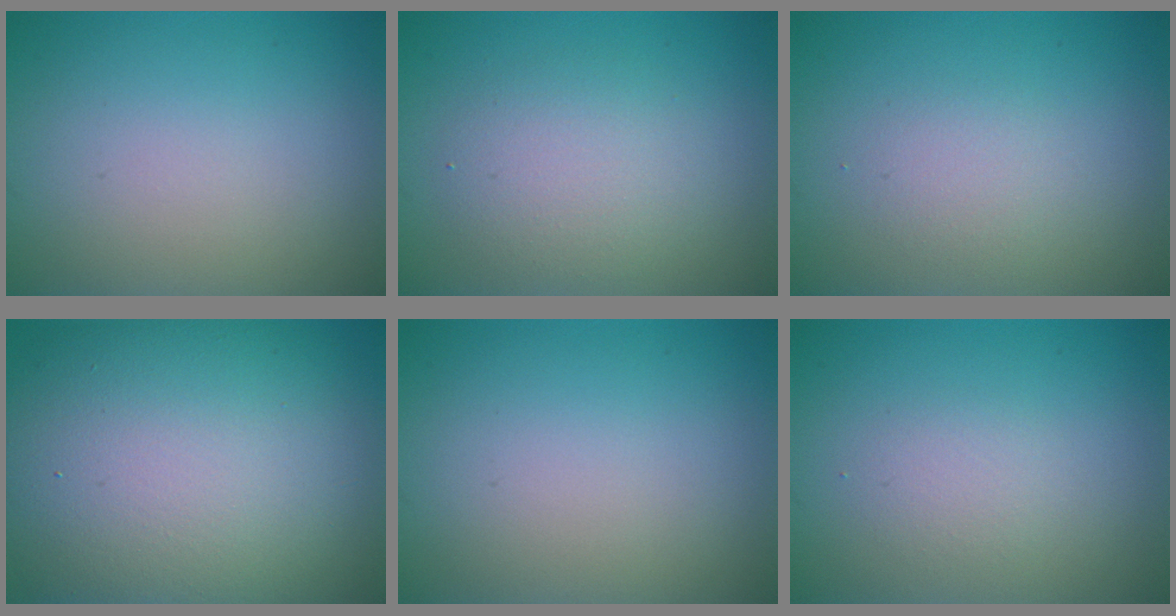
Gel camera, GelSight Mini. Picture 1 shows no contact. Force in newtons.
{"total": 3.3, "press": 3.3, "slide": 0.3}
{"total": 1.5, "press": 1.5, "slide": 0.0}
{"total": 15.4, "press": 15.4, "slide": 0.4}
{"total": 0.0}
{"total": 1.3, "press": 1.3, "slide": 0.1}